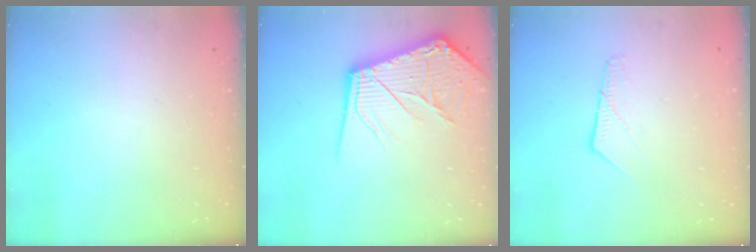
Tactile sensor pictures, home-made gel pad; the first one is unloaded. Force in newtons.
{"total": 16.4, "press": 16.2, "slide": 2.0}
{"total": 5.7, "press": 5.7, "slide": 0.5}